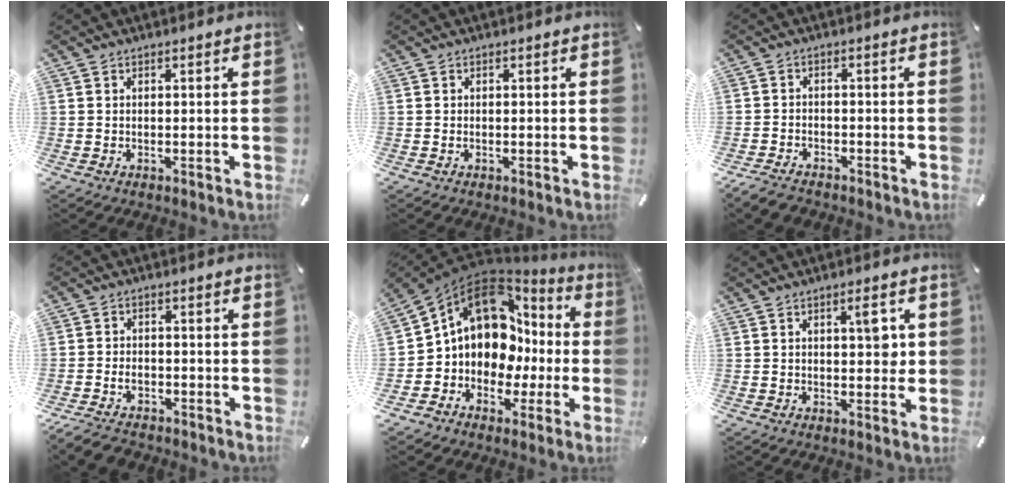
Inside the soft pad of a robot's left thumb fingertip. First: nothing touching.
{"total": 0.6, "force": [-0.2, 0.3, 0.4], "torque": [-0.009, 0.000, -0.004]}
{"total": 3.6, "force": [-2.9, 1.8, 1.0], "torque": [-0.027, 0.014, -0.060]}
{"total": 4.5, "force": [-2.6, 3.1, 1.9], "torque": [-0.043, 0.014, -0.051]}
{"total": 14.8, "force": [3.5, 12.0, 8.1], "torque": [-0.137, -0.029, 0.066]}
{"total": 5.4, "force": [1.5, 2.5, 4.6], "torque": [-0.052, -0.009, 0.016]}